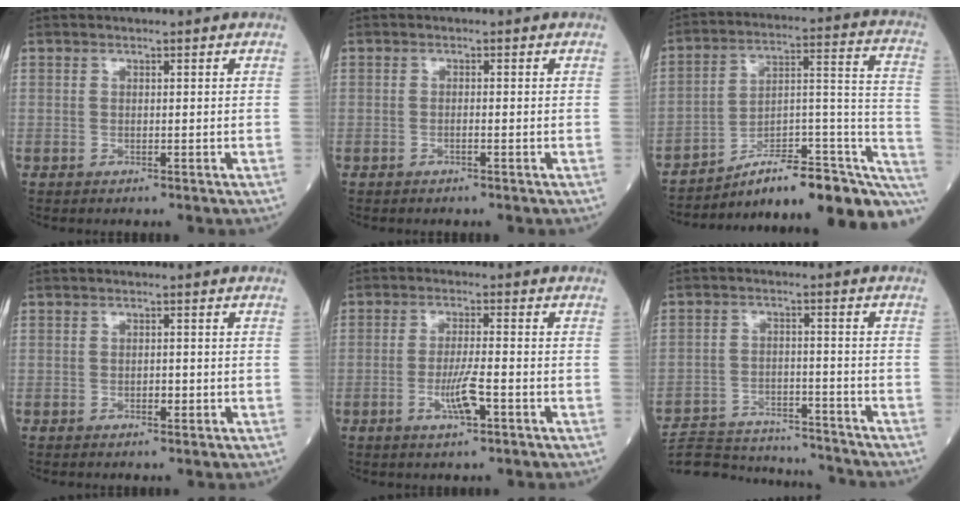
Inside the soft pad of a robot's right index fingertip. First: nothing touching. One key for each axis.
{"total": 0.6, "fx": -0.4, "fy": -0.1, "fz": 0.5, "tx": -0.008, "ty": 0.001, "tz": -0.008}
{"total": 21.2, "fx": -16.0, "fy": 4.0, "fz": 13.3, "tx": -0.110, "ty": 0.055, "tz": -0.229}
{"total": 1.1, "fx": -0.5, "fy": 0.5, "fz": 0.9, "tx": -0.013, "ty": 0.000, "tz": -0.008}
{"total": 5.0, "fx": -2.0, "fy": 0.4, "fz": 4.5, "tx": -0.086, "ty": -0.005, "tz": -0.038}
{"total": 17.5, "fx": -16.7, "fy": 3.0, "fz": 4.4, "tx": -0.099, "ty": 0.000, "tz": -0.246}